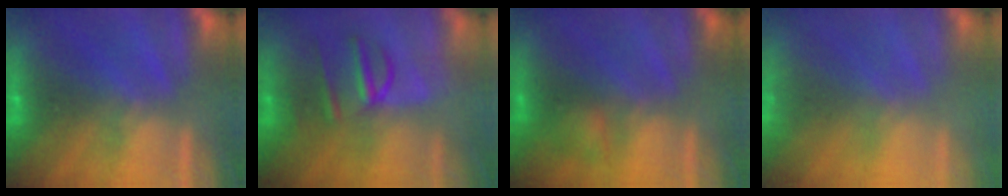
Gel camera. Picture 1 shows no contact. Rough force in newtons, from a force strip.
{"total": 2.9}
{"total": 1.9}
{"total": 1.0}